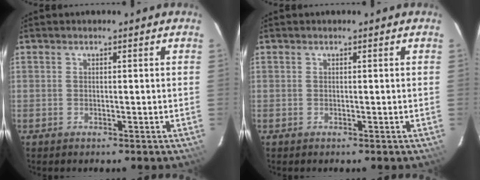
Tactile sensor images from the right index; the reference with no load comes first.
{"total": 0.0}